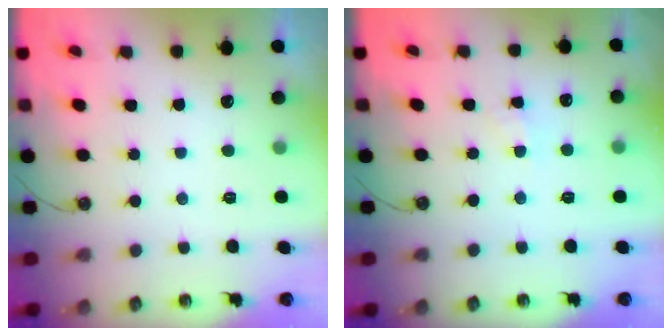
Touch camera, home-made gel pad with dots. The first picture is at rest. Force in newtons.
{"total": 2.0, "press": 2.0, "slide": 0.3}